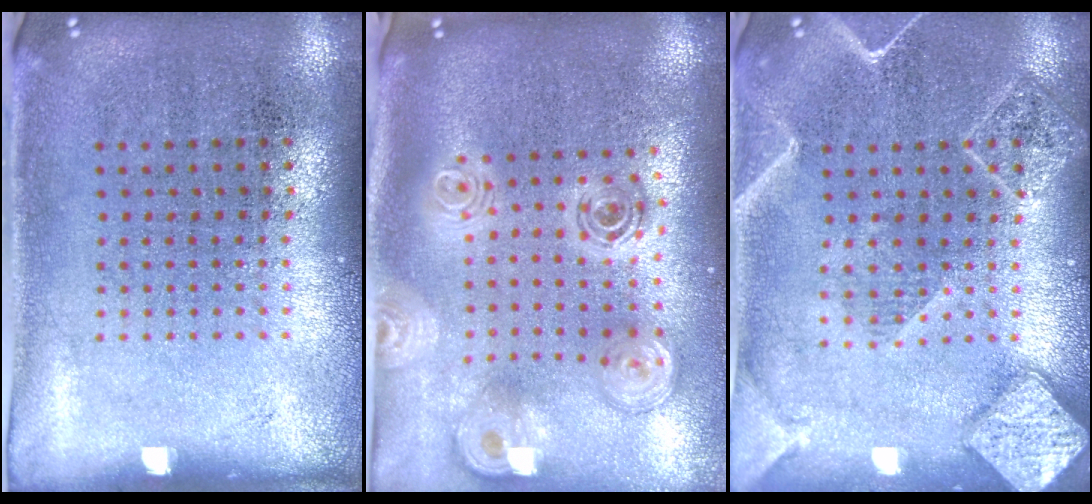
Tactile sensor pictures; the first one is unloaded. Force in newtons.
{"total": 2.6, "press": 1.9, "slide": 1.8}
{"total": 2.1, "press": 2.1, "slide": 0.3}